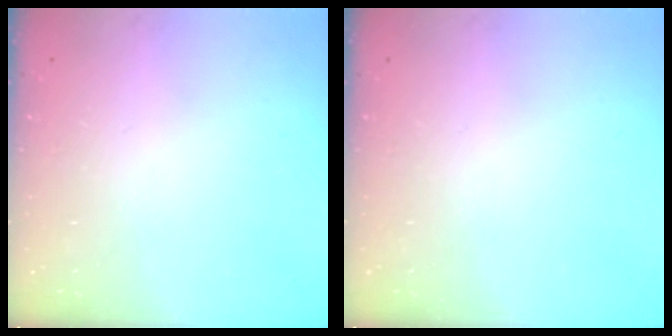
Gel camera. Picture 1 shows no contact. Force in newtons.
{"total": 0.0}